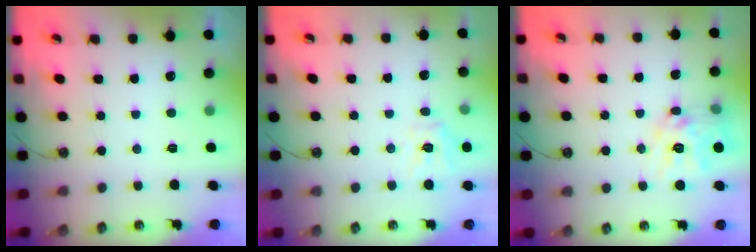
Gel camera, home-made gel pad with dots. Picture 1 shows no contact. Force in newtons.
{"total": 10.9, "press": 10.8, "slide": 1.3}
{"total": 13.8, "press": 13.7, "slide": 1.2}